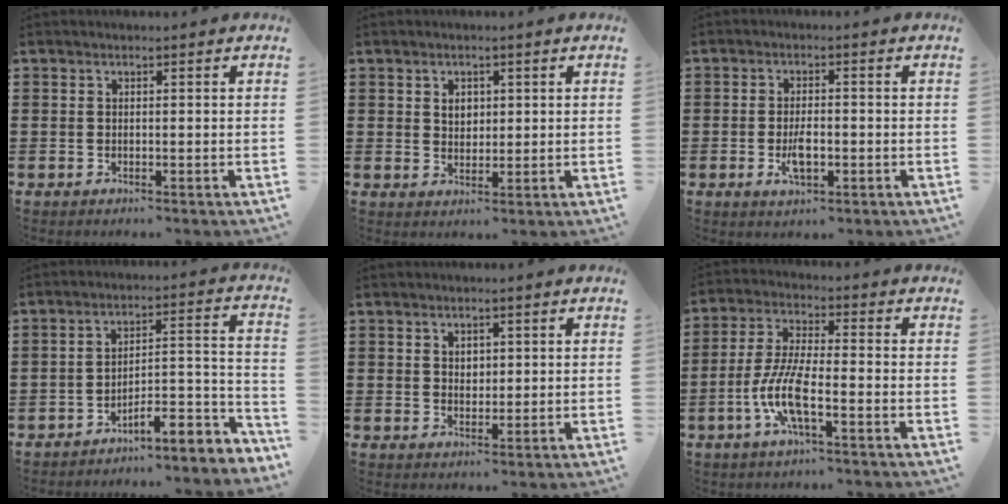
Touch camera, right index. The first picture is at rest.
{"total": 2.2, "force": [0.8, 1.7, 1.2], "torque": [-0.029, 0.007, 0.014]}
{"total": 3.9, "force": [-1.1, 1.6, 3.4], "torque": [-0.064, 0.003, -0.021]}
{"total": 6.6, "force": [-5.3, 1.6, 3.7], "torque": [-0.048, -0.010, -0.103]}
{"total": 1.8, "force": [0.8, 1.4, 0.8], "torque": [-0.019, 0.006, 0.015]}
{"total": 8.4, "force": [-3.2, 2.0, 7.4], "torque": [-0.178, -0.016, -0.069]}